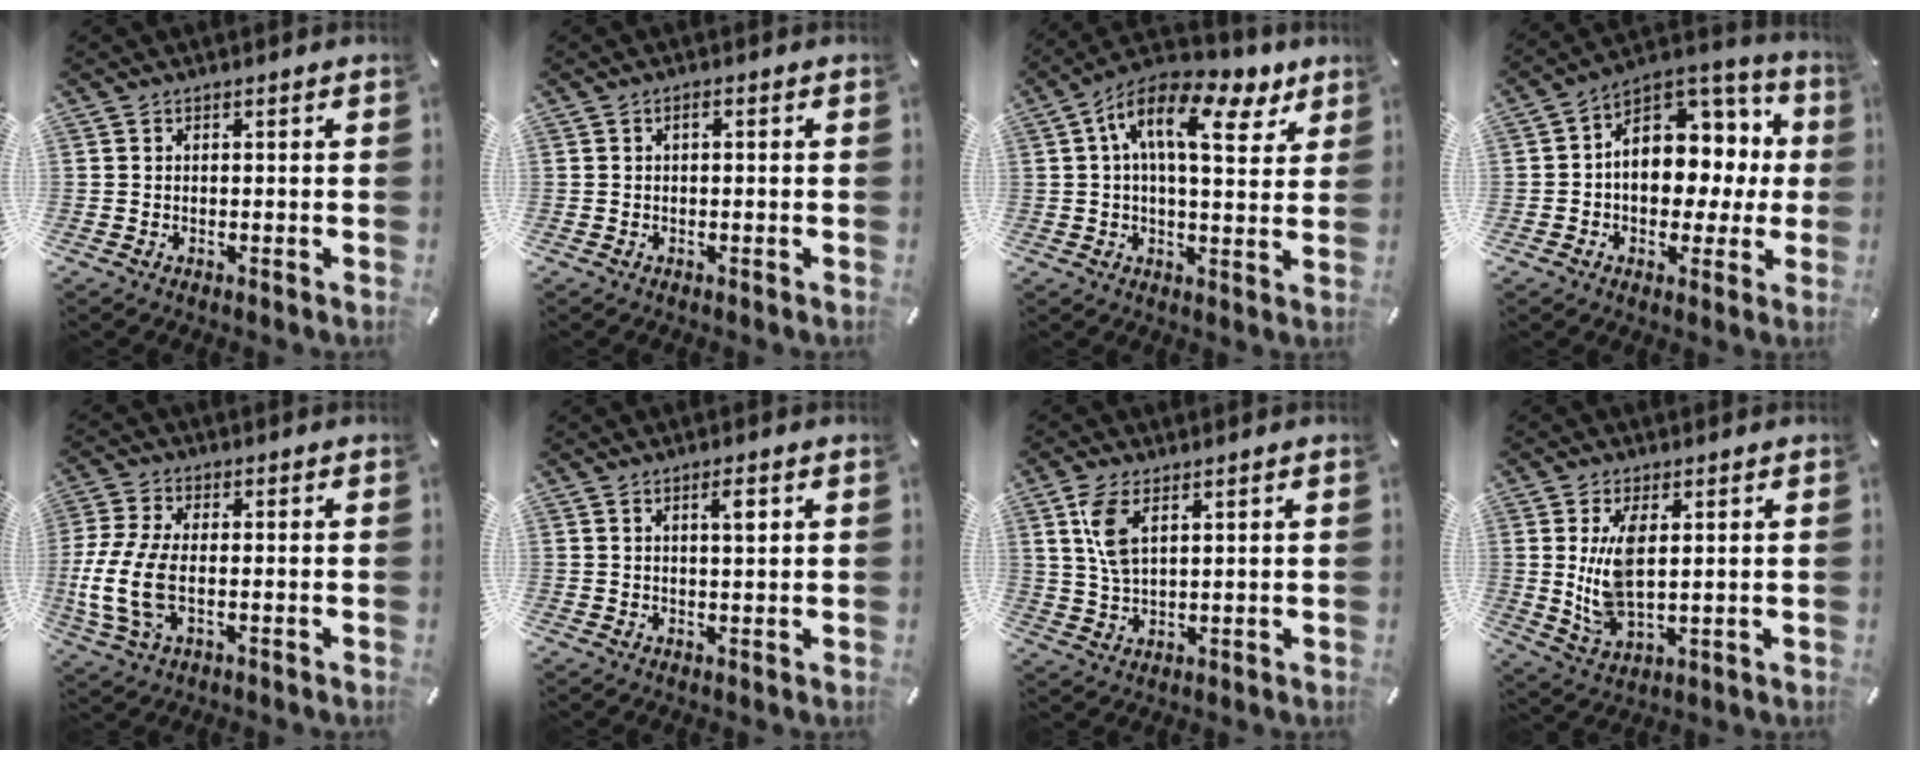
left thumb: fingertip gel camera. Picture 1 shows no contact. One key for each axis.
{"total": 1.1, "fx": -0.1, "fy": 0.3, "fz": 1.0, "tx": -0.020, "ty": 0.002, "tz": -0.003}
{"total": 15.2, "fx": 6.2, "fy": 6.8, "fz": 12.1, "tx": -0.203, "ty": -0.016, "tz": 0.104}
{"total": 12.7, "fx": 0.9, "fy": 10.1, "fz": 7.6, "tx": -0.101, "ty": -0.010, "tz": 0.024}
{"total": 11.1, "fx": -1.7, "fy": 5.8, "fz": 9.3, "tx": -0.209, "ty": -0.014, "tz": -0.026}
{"total": 3.0, "fx": 1.2, "fy": 0.5, "fz": 2.7, "tx": -0.056, "ty": 0.003, "tz": 0.017}
{"total": 6.9, "fx": 3.2, "fy": 3.1, "fz": 5.3, "tx": -0.120, "ty": -0.001, "tz": 0.058}
{"total": 9.1, "fx": 1.9, "fy": 4.6, "fz": 7.7, "tx": -0.173, "ty": -0.008, "tz": 0.031}